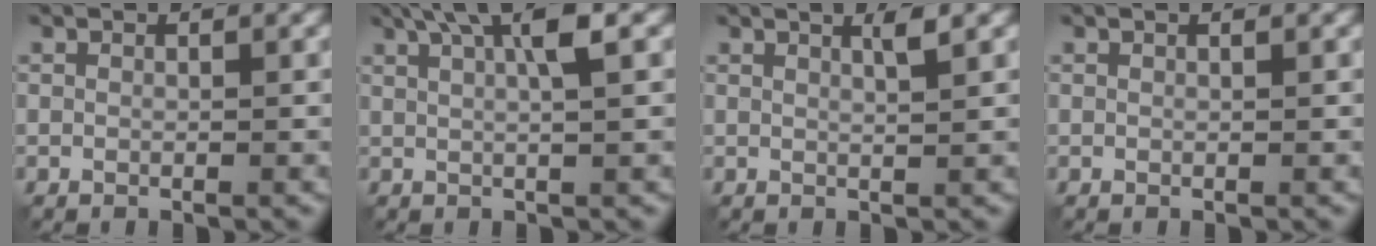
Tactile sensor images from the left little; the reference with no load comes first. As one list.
[{"total": 4.7, "force": [1.8, 0.8, 4.2], "torque": [-0.069, 0.014, 0.025]}, {"total": 1.6, "force": [0.9, 0.2, 1.3], "torque": [-0.015, 0.004, 0.012]}, {"total": 0.0}]